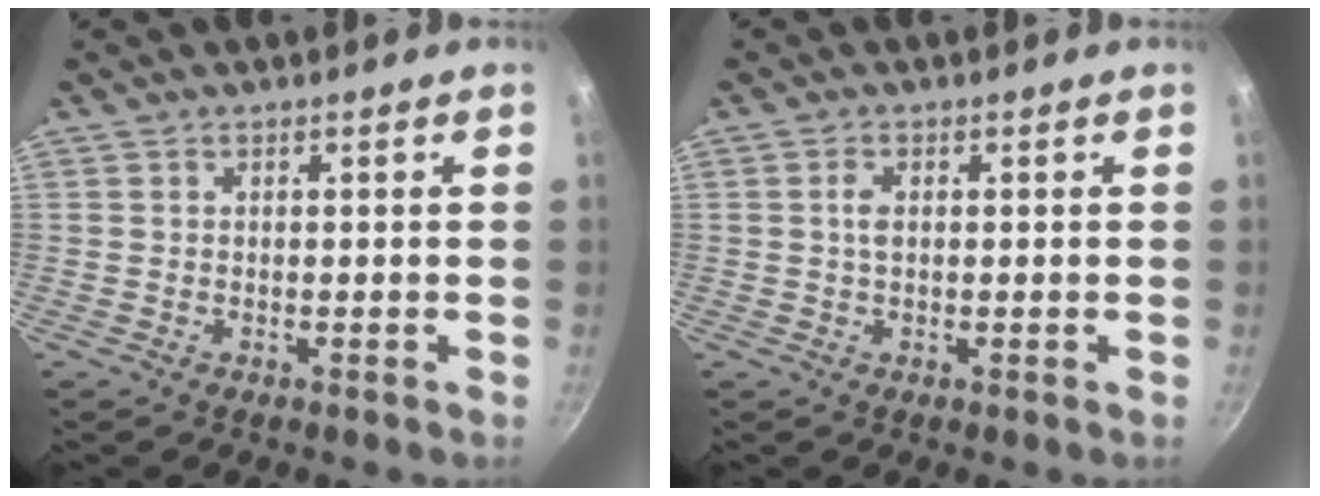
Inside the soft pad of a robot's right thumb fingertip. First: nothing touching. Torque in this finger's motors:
{"motor_torque": [2.39, 2.49, 0.43, -0.34, 0.07]}